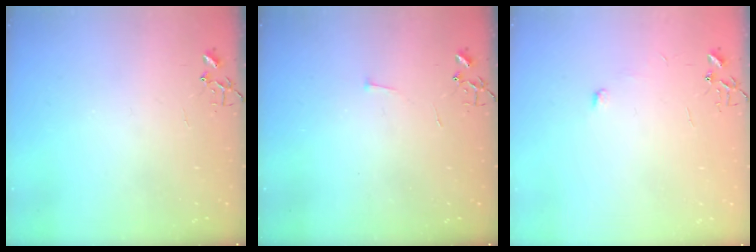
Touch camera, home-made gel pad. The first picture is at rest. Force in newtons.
{"total": 3.0, "press": 2.9, "slide": 0.3}
{"total": 4.4, "press": 4.3, "slide": 0.5}